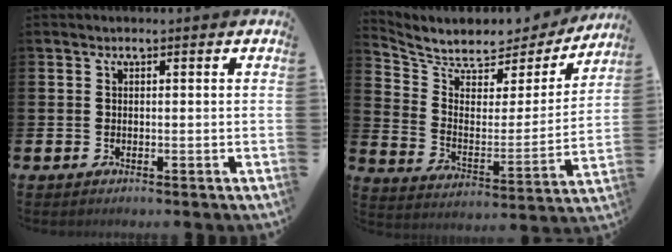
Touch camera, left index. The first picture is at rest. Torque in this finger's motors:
{"motor_torque": [0.51, -0.51, 0.09, 0.06]}